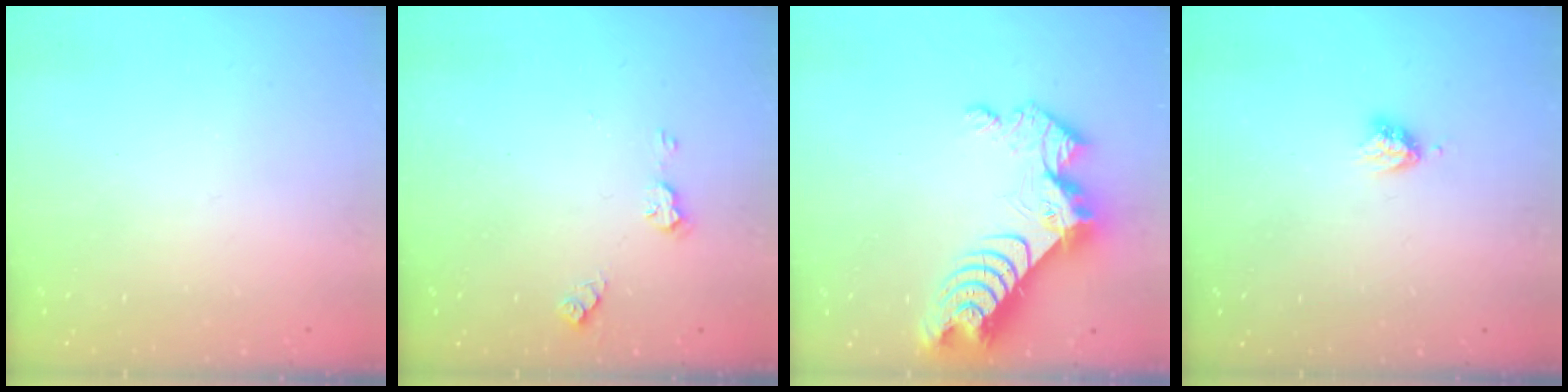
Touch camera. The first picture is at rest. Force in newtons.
{"total": 5.1, "press": 5.0, "slide": 0.6}
{"total": 14.7, "press": 14.6, "slide": 1.2}
{"total": 3.6, "press": 3.5, "slide": 0.5}